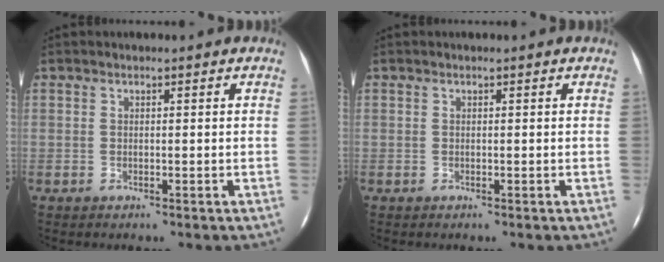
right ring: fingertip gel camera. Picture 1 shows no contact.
{"total": 0.0}